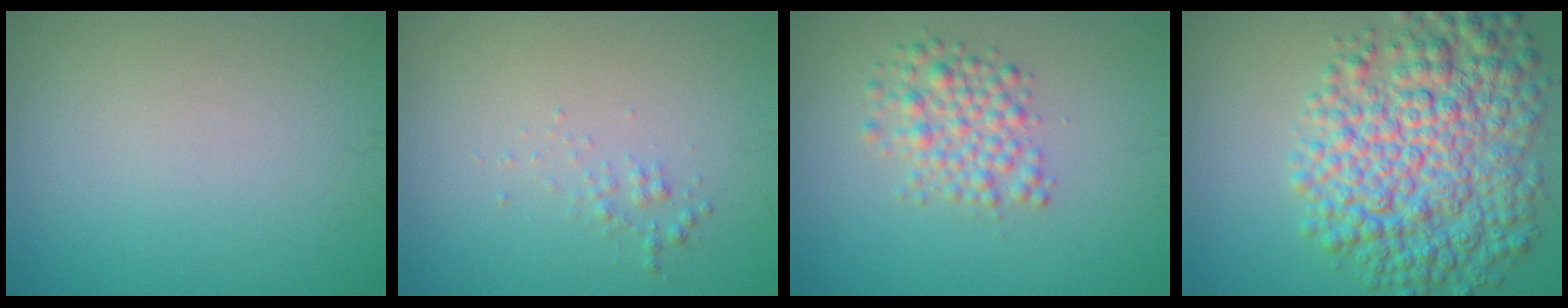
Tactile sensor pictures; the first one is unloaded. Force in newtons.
{"total": 0.9, "press": 0.9, "slide": 0.0}
{"total": 3.2, "press": 3.2, "slide": 0.1}
{"total": 9.7, "press": 9.7, "slide": 0.3}